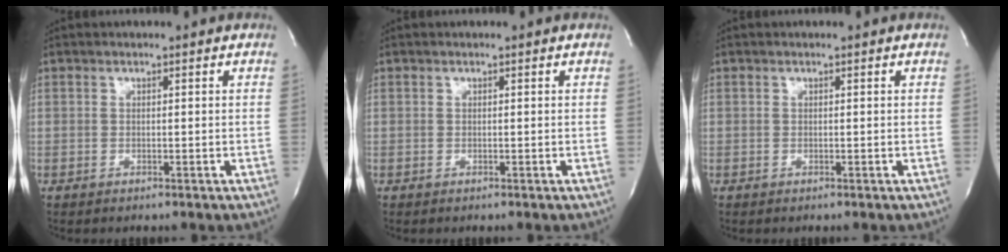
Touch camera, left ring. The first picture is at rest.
{"total": 0.0}
{"total": 0.0}